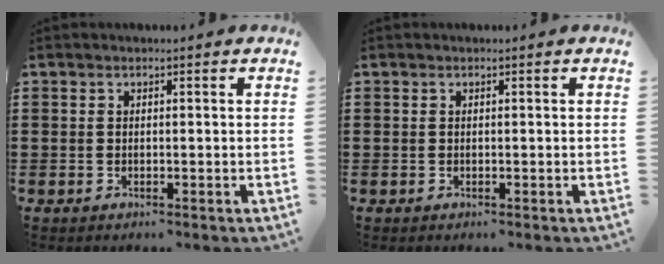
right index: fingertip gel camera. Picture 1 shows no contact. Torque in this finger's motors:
{"motor_torque": [0.16, 0.26, 0.00, 0.00]}